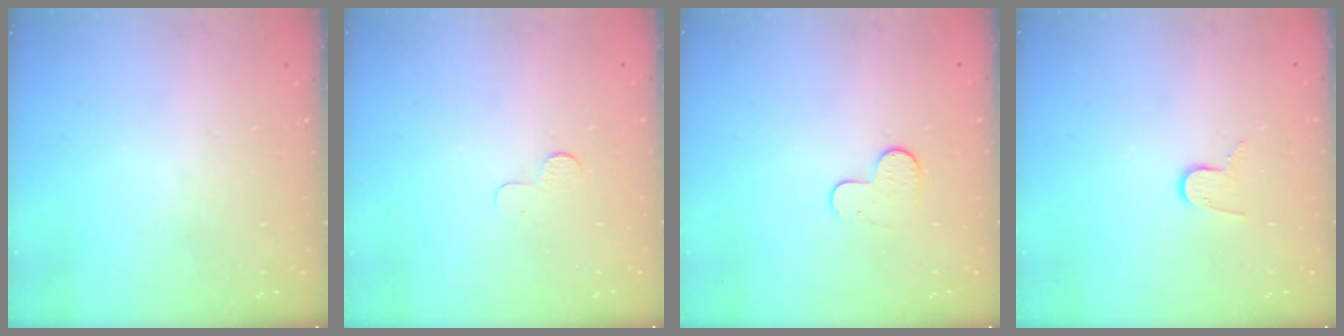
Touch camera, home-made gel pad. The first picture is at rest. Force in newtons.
{"total": 2.6, "press": 2.6, "slide": 0.2}
{"total": 5.3, "press": 5.3, "slide": 0.4}
{"total": 6.5, "press": 6.5, "slide": 0.6}